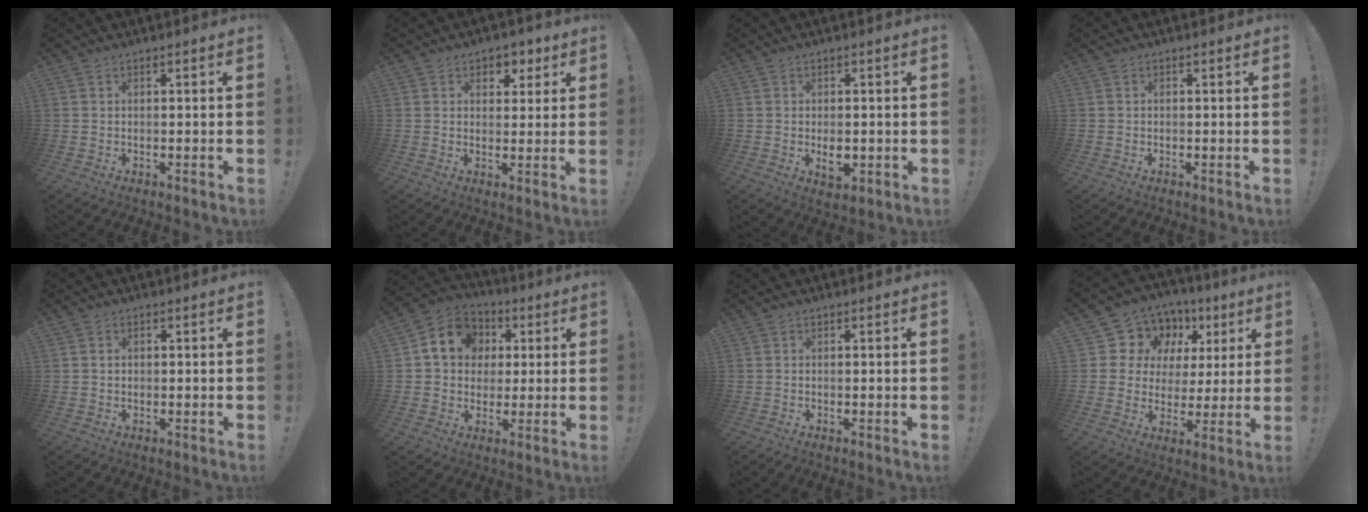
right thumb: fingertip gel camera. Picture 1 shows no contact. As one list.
[{"total": 5.0, "force": [2.5, 4.1, 1.5], "torque": [-0.009, -0.015, 0.043]}, {"total": 4.6, "force": [-0.8, 2.7, 3.6], "torque": [-0.049, 0.001, -0.014]}, {"total": 0.0}, {"total": 1.0, "force": [0.2, 0.8, 0.4], "torque": [-0.003, 0.000, 0.002]}, {"total": 12.3, "force": [3.1, 10.7, 5.3], "torque": [-0.073, 0.000, 0.065]}, {"total": 0.0}, {"total": 10.7, "force": [5.4, 8.9, 2.3], "torque": [-0.032, -0.048, 0.114]}]